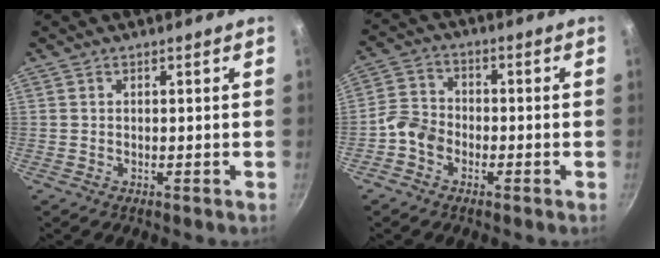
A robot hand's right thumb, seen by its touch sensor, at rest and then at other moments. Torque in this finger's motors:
{"motor_torque": [0.73, 0.48, -0.22, -0.16, 0.01]}